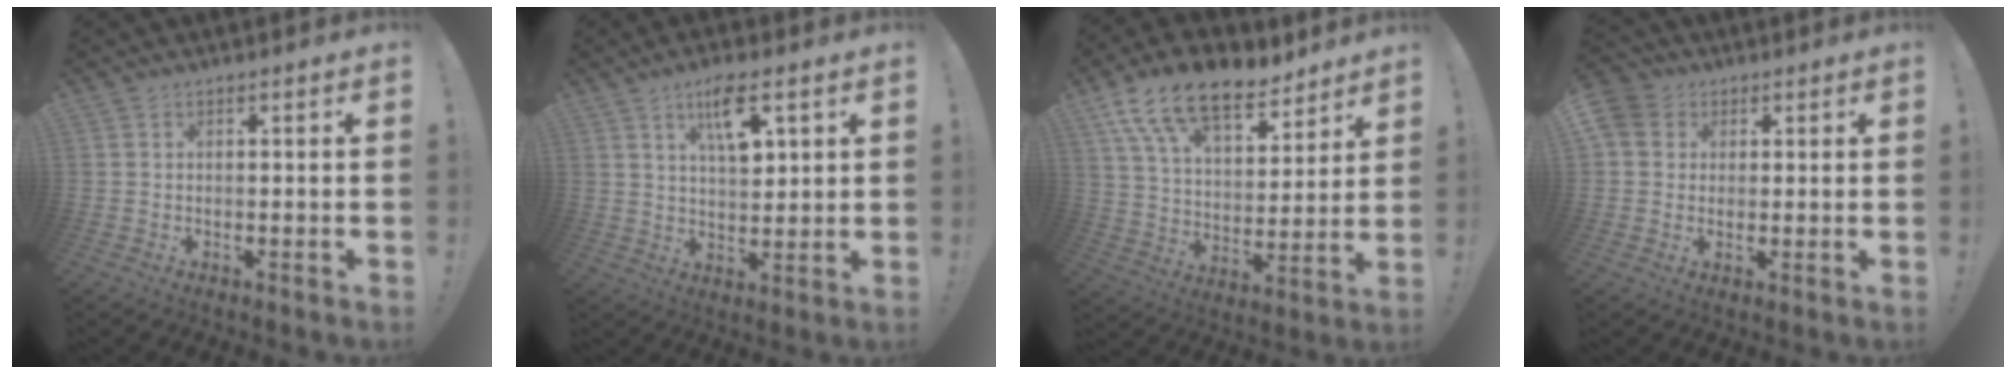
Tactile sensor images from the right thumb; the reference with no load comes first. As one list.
[{"total": 10.4, "force": [4.9, 4.0, 8.2], "torque": [-0.127, -0.012, 0.080]}, {"total": 17.9, "force": [12.0, 8.7, 9.9], "torque": [-0.168, -0.079, 0.217]}, {"total": 6.5, "force": [2.1, 5.8, 2.1], "torque": [-0.043, -0.005, 0.042]}]